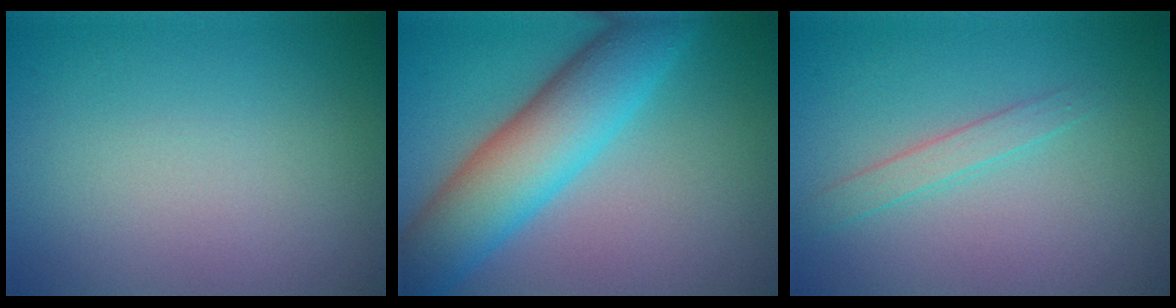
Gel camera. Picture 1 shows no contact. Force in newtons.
{"total": 8.8, "press": 8.8, "slide": 0.2}
{"total": 1.7, "press": 1.7, "slide": 0.1}